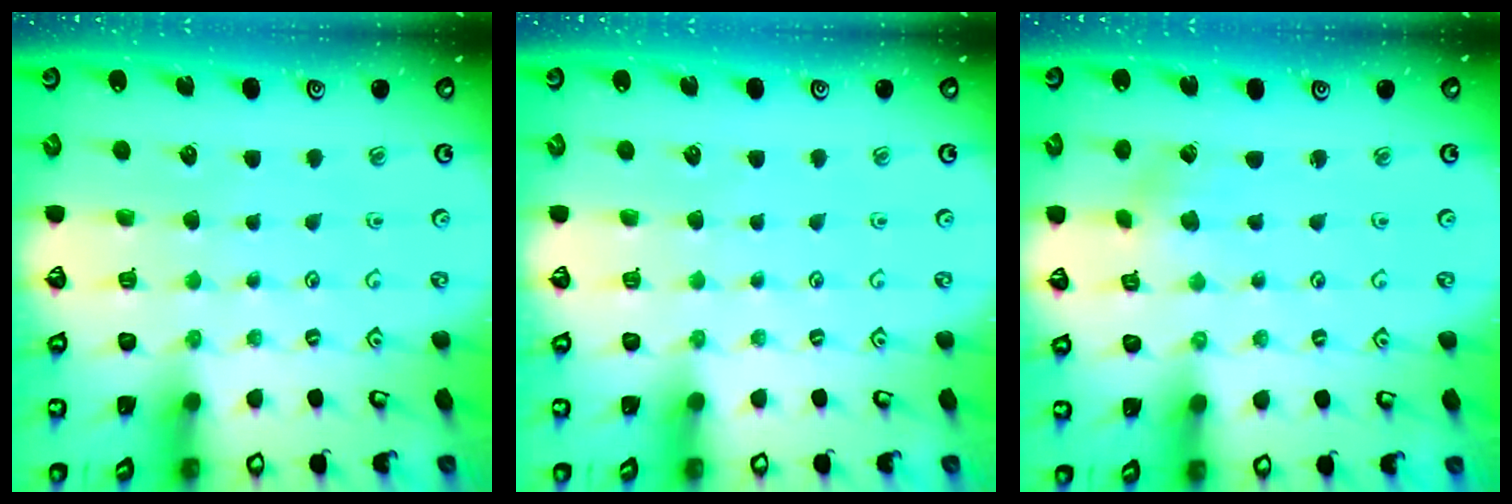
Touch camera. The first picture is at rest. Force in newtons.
{"total": 0.0}
{"total": 0.6, "press": 0.6, "slide": 0.1}